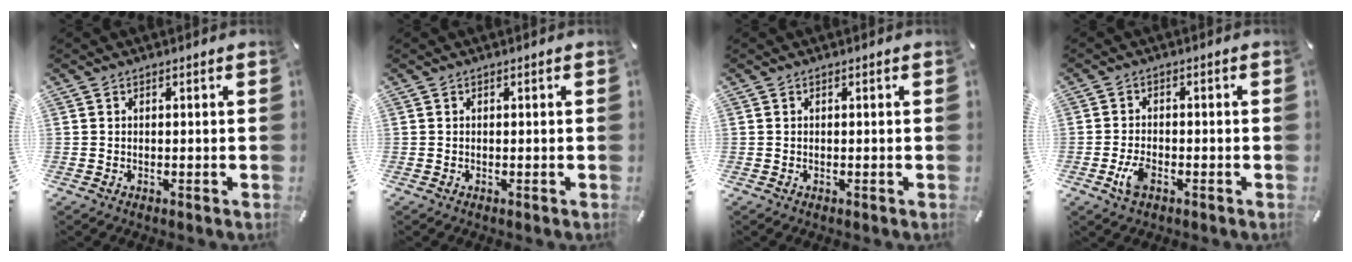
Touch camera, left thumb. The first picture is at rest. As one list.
[{"total": 0.0}, {"total": 0.0}, {"total": 4.6, "force": [-2.0, 2.5, 3.3], "torque": [-0.078, 0.002, -0.041]}]